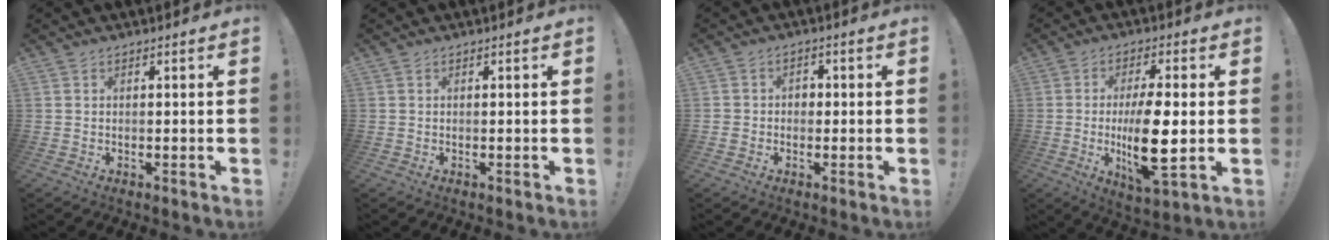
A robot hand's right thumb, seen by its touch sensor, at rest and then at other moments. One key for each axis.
{"total": 0.0}
{"total": 3.0, "fx": -0.7, "fy": 2.7, "fz": 1.1, "tx": -0.028, "ty": 0.009, "tz": -0.013}
{"total": 13.9, "fx": -1.5, "fy": 3.8, "fz": 13.2, "tx": -0.258, "ty": -0.014, "tz": -0.032}